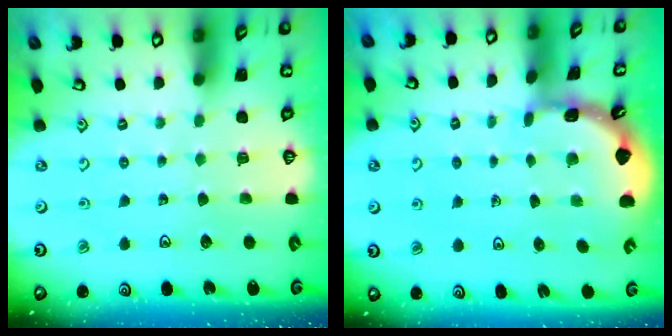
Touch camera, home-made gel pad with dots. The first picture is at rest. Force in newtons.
{"total": 1.7, "press": 1.7, "slide": 0.1}